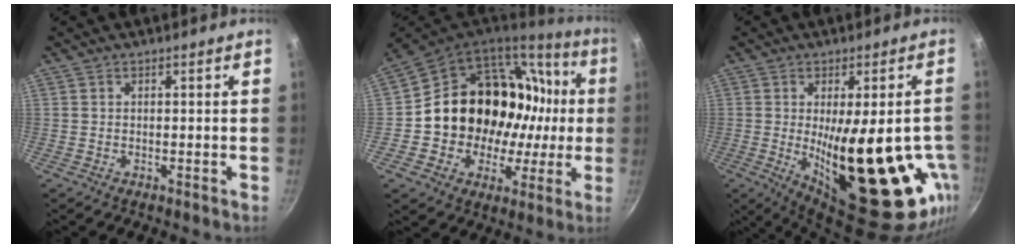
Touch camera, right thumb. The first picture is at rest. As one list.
[{"total": 26.2, "force": [1.8, 20.8, 15.8], "torque": [-0.221, 0.047, 0.050]}, {"total": 25.0, "force": [-4.6, 9.2, 22.7], "torque": [-0.300, -0.025, -0.039]}]